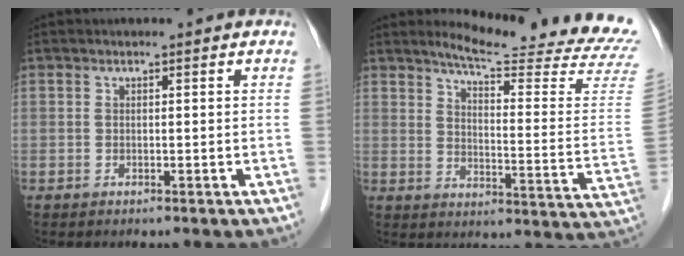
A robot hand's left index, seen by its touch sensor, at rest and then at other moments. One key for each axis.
{"total": 20.5, "fx": 19.1, "fy": -0.8, "fz": 7.4, "tx": -0.109, "ty": -0.124, "tz": 0.225}